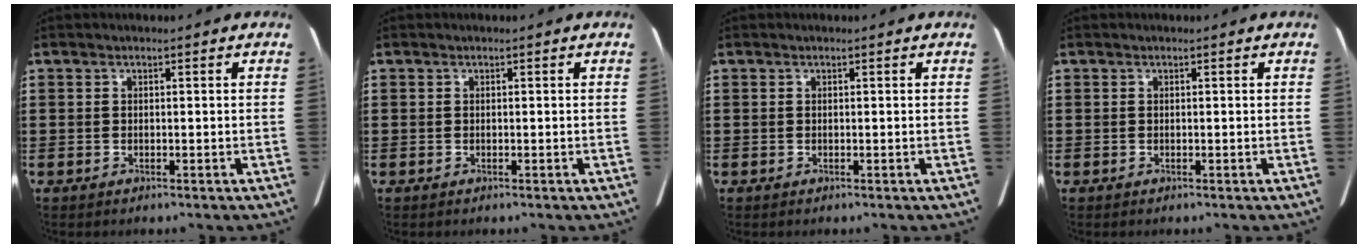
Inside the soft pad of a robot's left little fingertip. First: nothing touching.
{"total": 0.0}
{"total": 0.0}
{"total": 0.0}